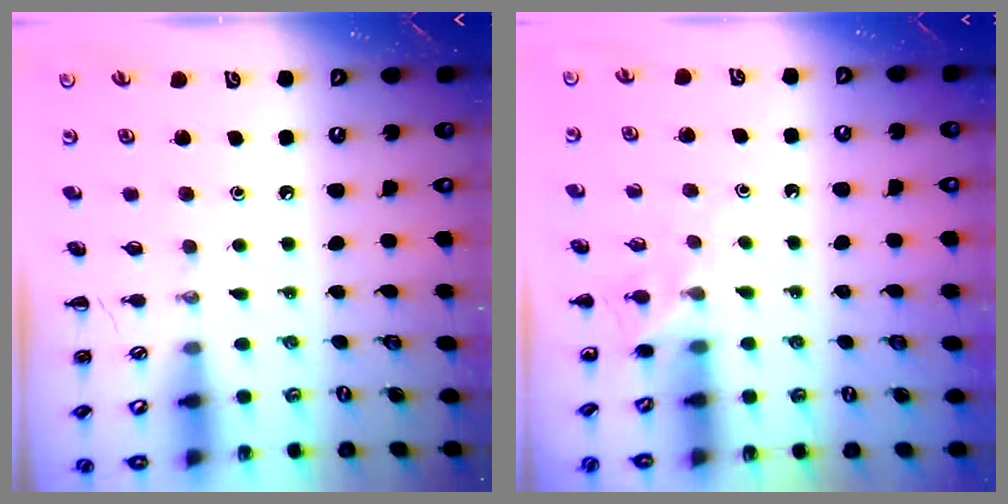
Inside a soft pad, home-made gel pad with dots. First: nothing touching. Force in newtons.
{"total": 4.1, "press": 3.8, "slide": 1.7}